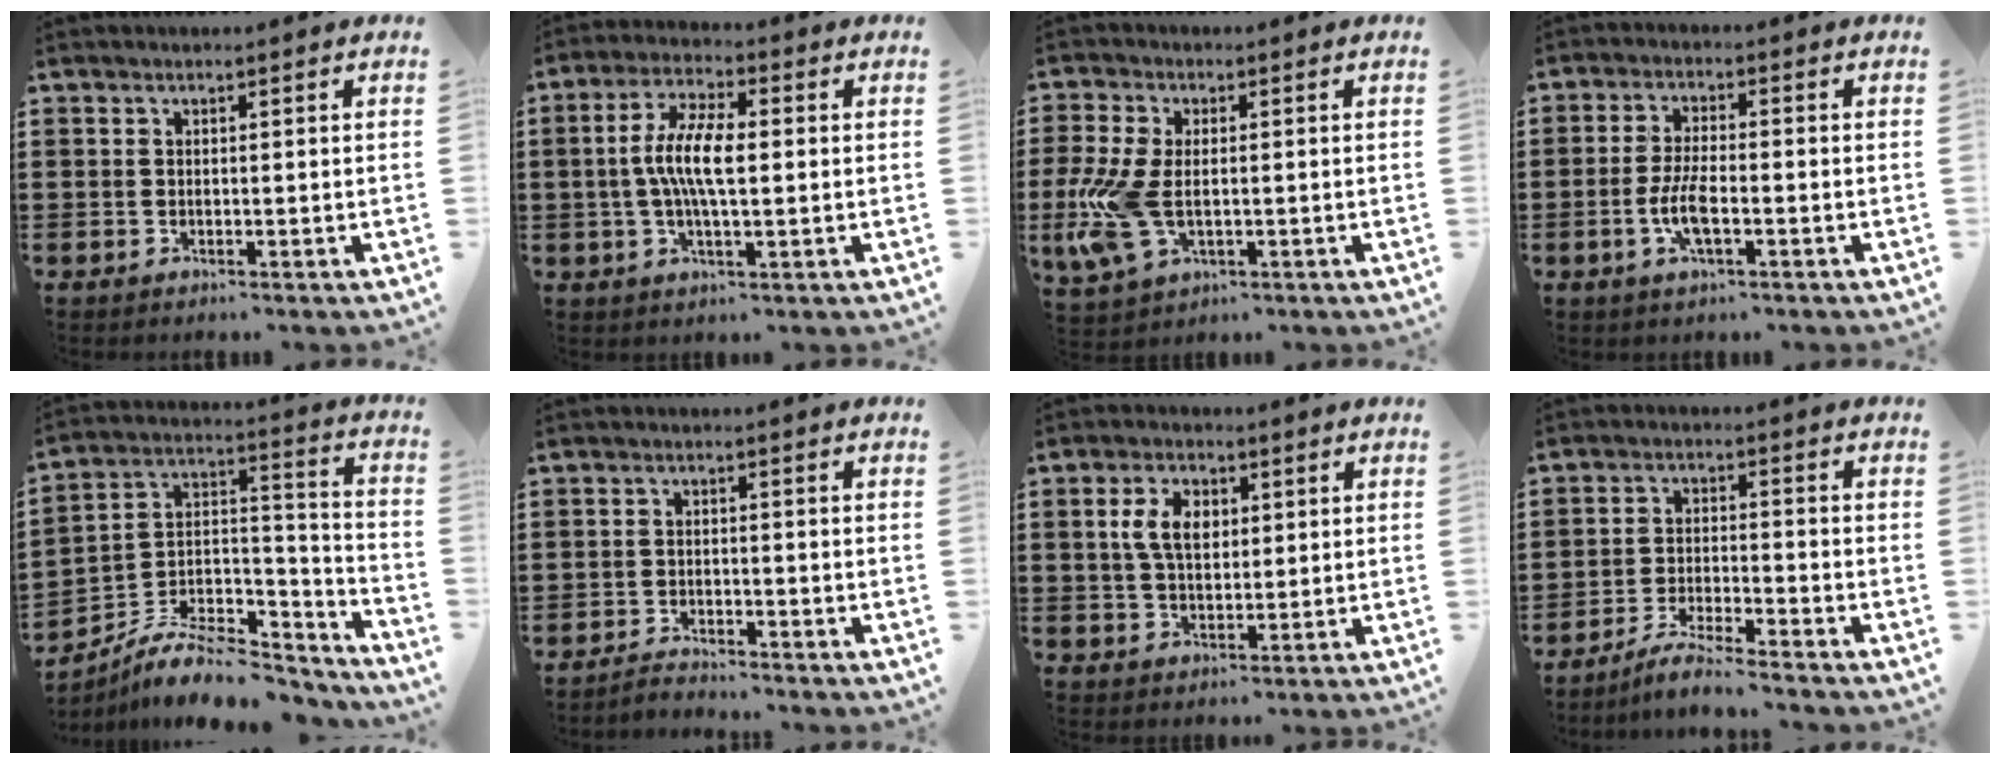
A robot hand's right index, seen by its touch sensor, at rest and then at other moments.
{"total": 8.0, "force": [0.0, 2.6, 7.6], "torque": [-0.156, 0.001, -0.007]}
{"total": 8.7, "force": [-1.3, 4.6, 7.2], "torque": [-0.179, -0.010, -0.025]}
{"total": 5.2, "force": [-1.5, 1.5, 4.8], "torque": [-0.106, -0.004, -0.033]}
{"total": 8.7, "force": [-6.7, 3.9, 4.0], "torque": [-0.075, 0.015, -0.125]}
{"total": 2.2, "force": [-2.2, 0.0, -0.2], "torque": [-0.004, 0.002, -0.047]}
{"total": 5.6, "force": [1.2, 3.4, 4.2], "torque": [-0.100, 0.011, 0.017]}
{"total": 4.8, "force": [-4.7, -0.4, 1.0], "torque": [-0.026, -0.004, -0.094]}